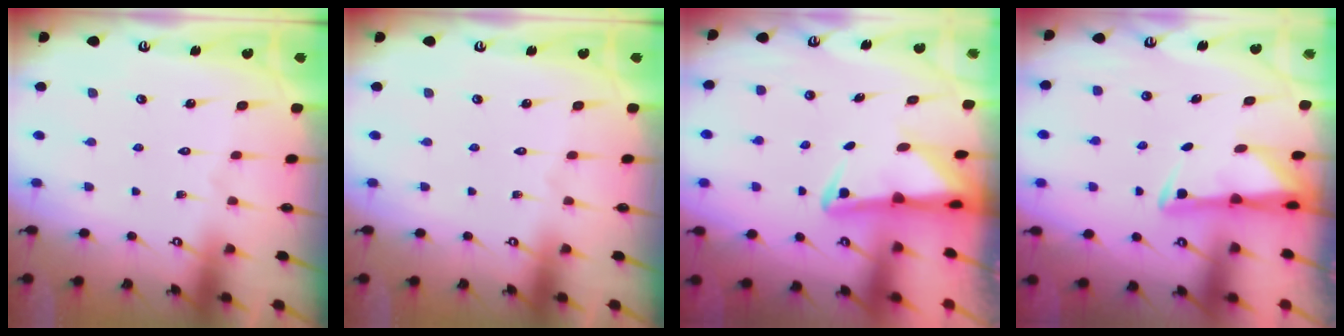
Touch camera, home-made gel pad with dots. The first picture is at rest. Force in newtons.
{"total": 0.0}
{"total": 3.6, "press": 3.6, "slide": 0.7}
{"total": 3.0, "press": 2.9, "slide": 0.6}